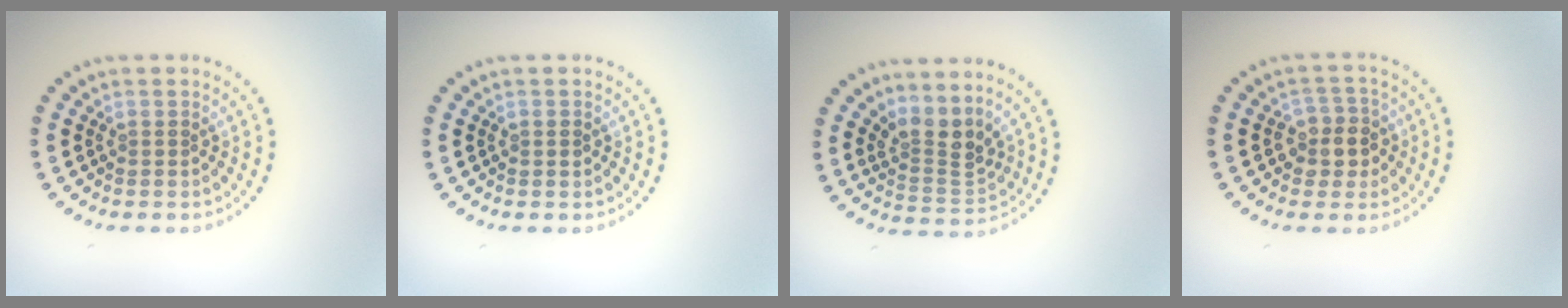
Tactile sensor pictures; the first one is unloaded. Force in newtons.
{"total": 0.7, "press": 0.7, "slide": 0.1}
{"total": 3.3, "press": 2.4, "slide": 2.2}
{"total": 2.9, "press": 2.6, "slide": 1.2}